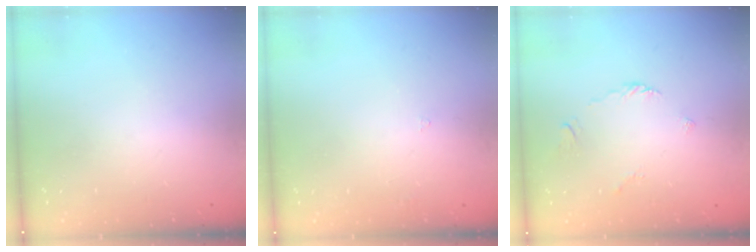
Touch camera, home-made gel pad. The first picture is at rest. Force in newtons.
{"total": 1.6, "press": 1.5, "slide": 0.4}
{"total": 2.7, "press": 2.6, "slide": 0.6}